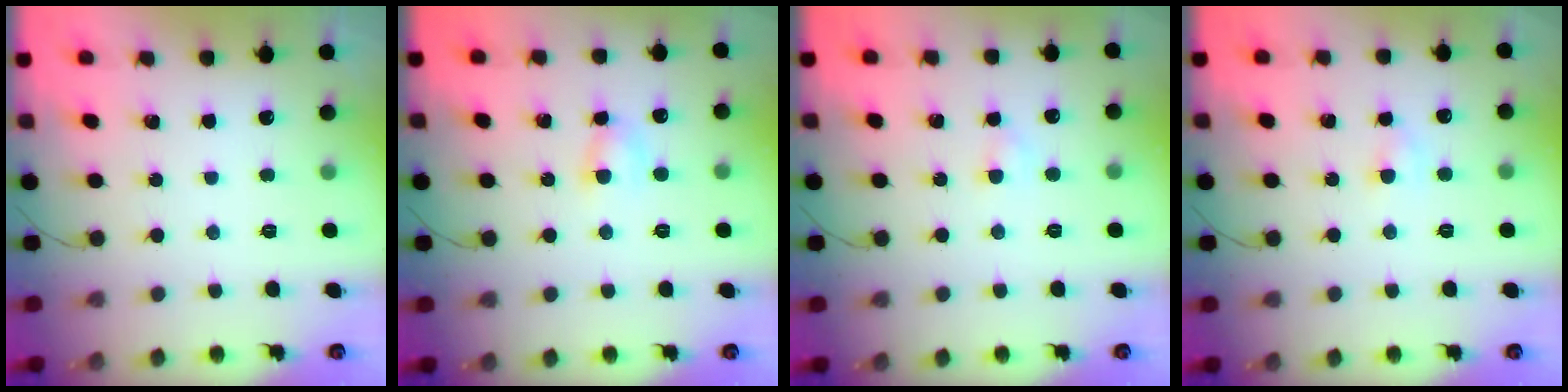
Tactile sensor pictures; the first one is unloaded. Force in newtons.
{"total": 4.2, "press": 4.1, "slide": 1.1}
{"total": 2.7, "press": 2.4, "slide": 1.1}
{"total": 3.0, "press": 2.8, "slide": 1.0}